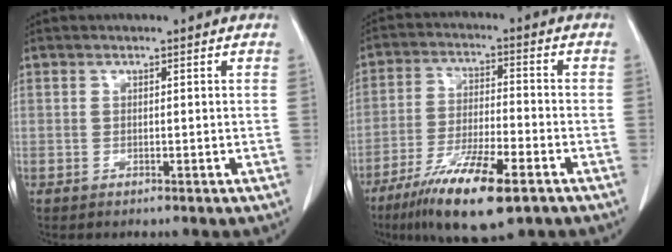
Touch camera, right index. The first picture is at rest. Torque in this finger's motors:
{"motor_torque": [1.09, -1.05, 0.73, 0.15]}